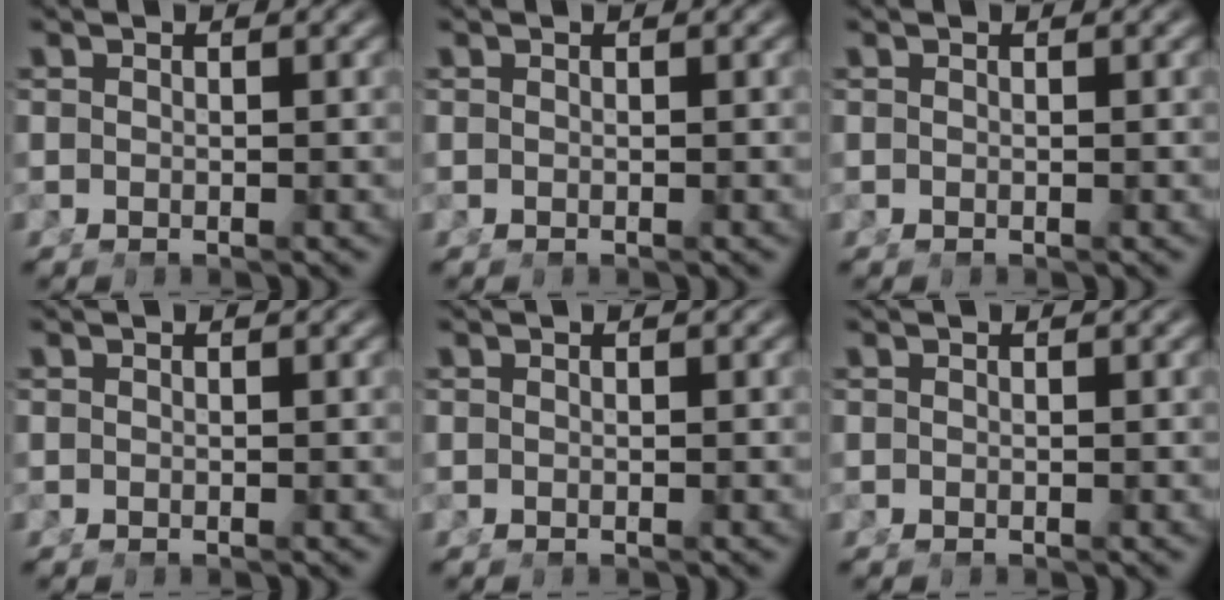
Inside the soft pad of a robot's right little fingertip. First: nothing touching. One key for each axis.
{"total": 0.0}
{"total": 0.0}
{"total": 0.0}
{"total": 0.0}
{"total": 0.0}